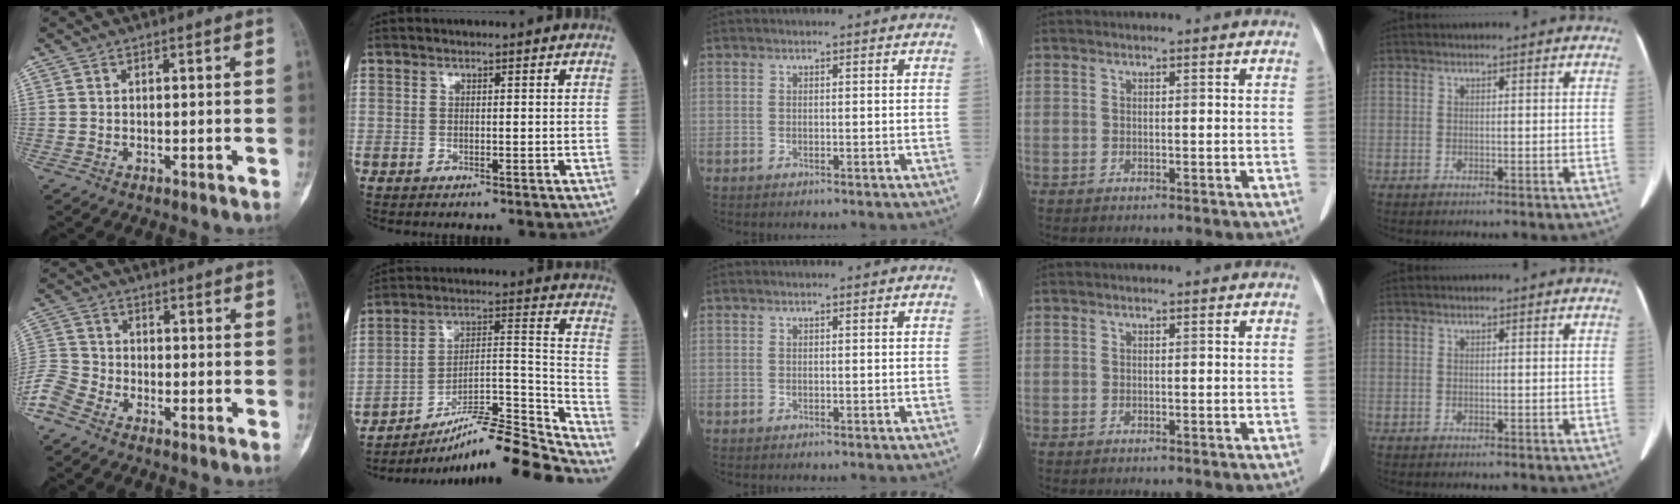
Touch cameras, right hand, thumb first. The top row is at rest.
{"thumb": {"total": 7.3, "force": [-5.1, 3.9, 3.3], "torque": [-0.079, 0.013, -0.115]}, "index": {"total": 19.0, "force": [-17.2, -0.8, 8.1], "torque": [-0.108, 0.028, -0.275]}}